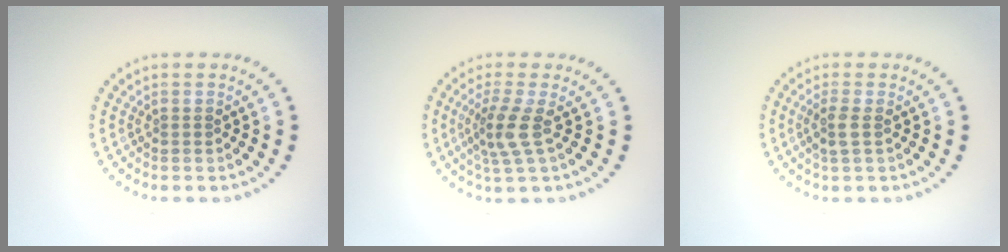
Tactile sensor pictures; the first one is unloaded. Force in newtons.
{"total": 3.0, "press": 2.2, "slide": 1.9}
{"total": 1.6, "press": 1.5, "slide": 0.6}